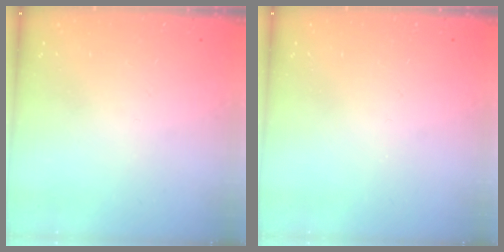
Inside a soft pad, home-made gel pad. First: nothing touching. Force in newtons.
{"total": 0.0}